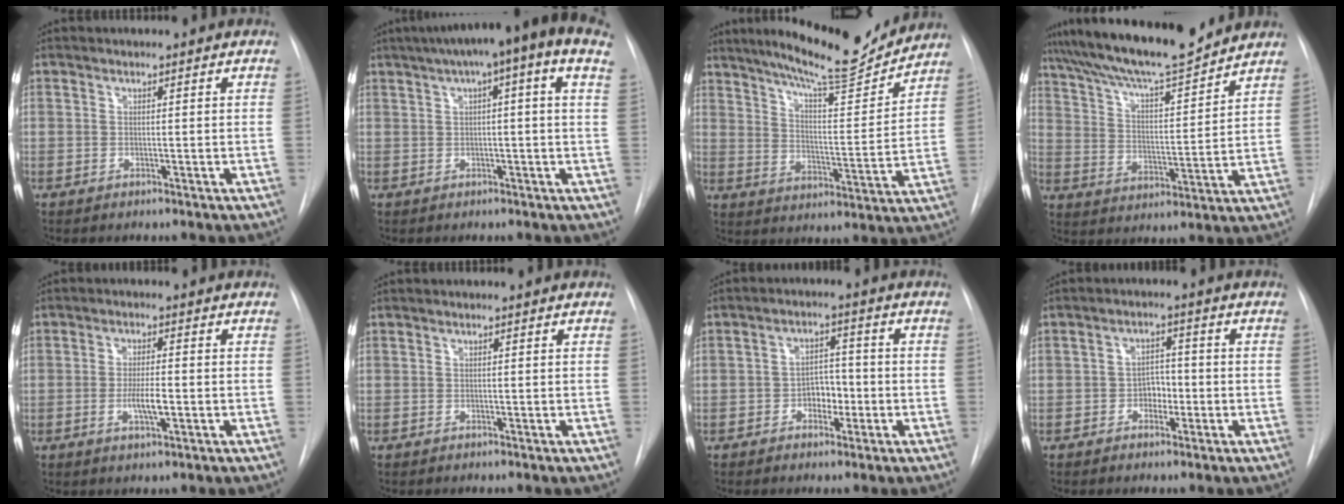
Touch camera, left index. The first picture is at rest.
{"total": 14.7, "force": [8.2, 0.9, 12.1], "torque": [-0.187, 0.060, 0.103]}
{"total": 16.0, "force": [14.5, 1.3, 6.7], "torque": [-0.109, -0.019, 0.212]}
{"total": 16.8, "force": [15.1, 1.2, 7.3], "torque": [-0.127, 0.002, 0.243]}
{"total": 4.2, "force": [-1.1, 0.8, 4.0], "torque": [-0.076, -0.003, -0.017]}
{"total": 0.0}
{"total": 4.3, "force": [-1.5, 2.8, 2.9], "torque": [-0.039, 0.010, -0.025]}
{"total": 3.3, "force": [-1.2, 2.3, 2.1], "torque": [-0.026, 0.009, -0.022]}